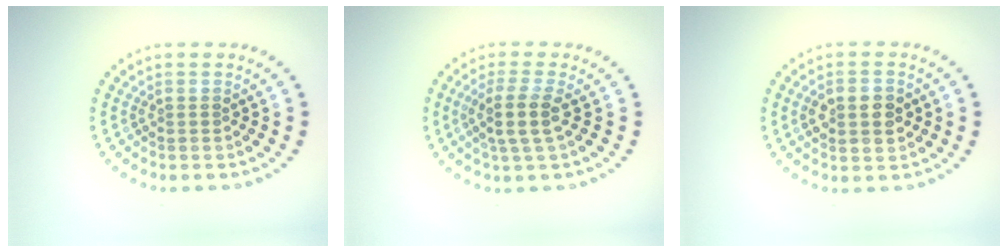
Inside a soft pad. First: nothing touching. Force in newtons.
{"total": 2.8, "press": 2.3, "slide": 1.6}
{"total": 3.8, "press": 3.8, "slide": 0.1}